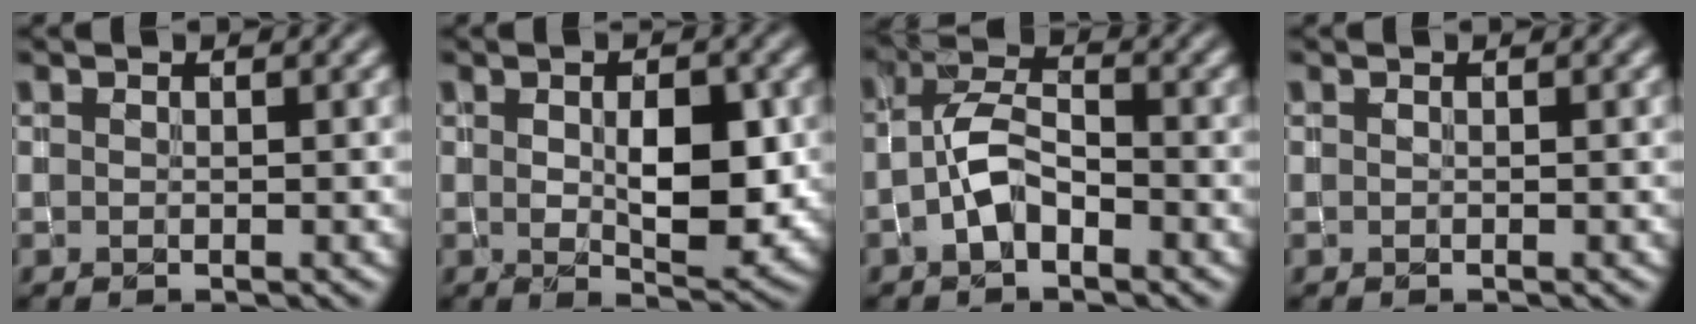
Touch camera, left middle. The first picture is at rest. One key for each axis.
{"total": 5.2, "fx": 0.4, "fy": 2.4, "fz": 4.6, "tx": -0.078, "ty": -0.007, "tz": 0.014}
{"total": 3.4, "fx": -1.7, "fy": 1.7, "fz": 2.5, "tx": -0.049, "ty": 0.009, "tz": -0.041}
{"total": 0.0}